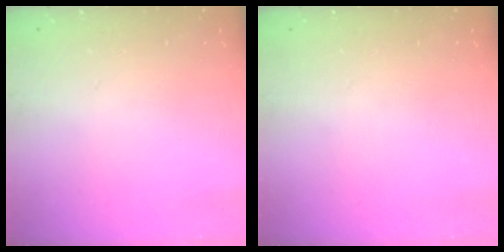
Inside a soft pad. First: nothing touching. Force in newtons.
{"total": 0.0}